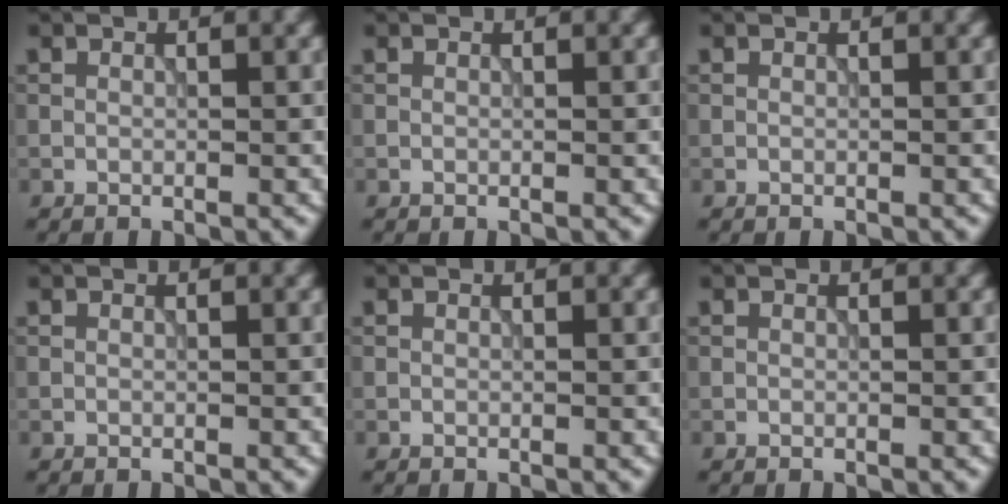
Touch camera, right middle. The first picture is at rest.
{"total": 0.0}
{"total": 0.0}
{"total": 0.0}
{"total": 0.0}
{"total": 0.0}